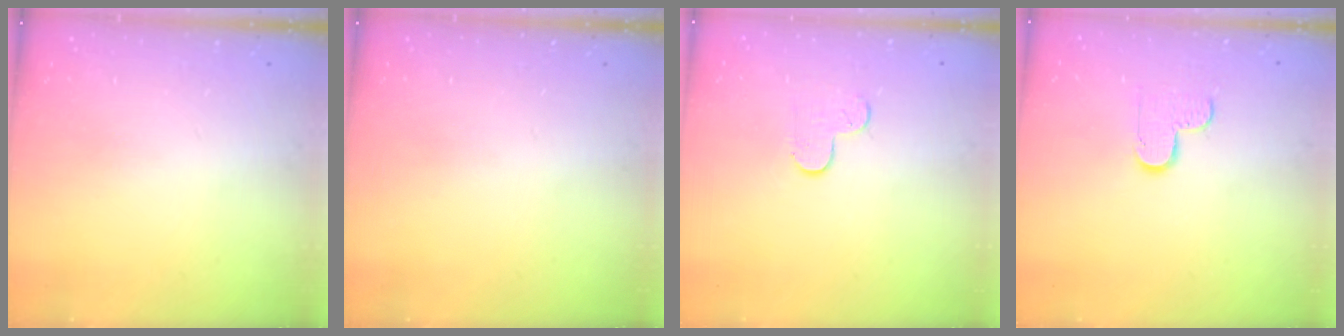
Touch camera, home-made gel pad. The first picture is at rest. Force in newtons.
{"total": 0.0}
{"total": 4.3, "press": 4.3, "slide": 0.4}
{"total": 6.1, "press": 6.1, "slide": 0.4}